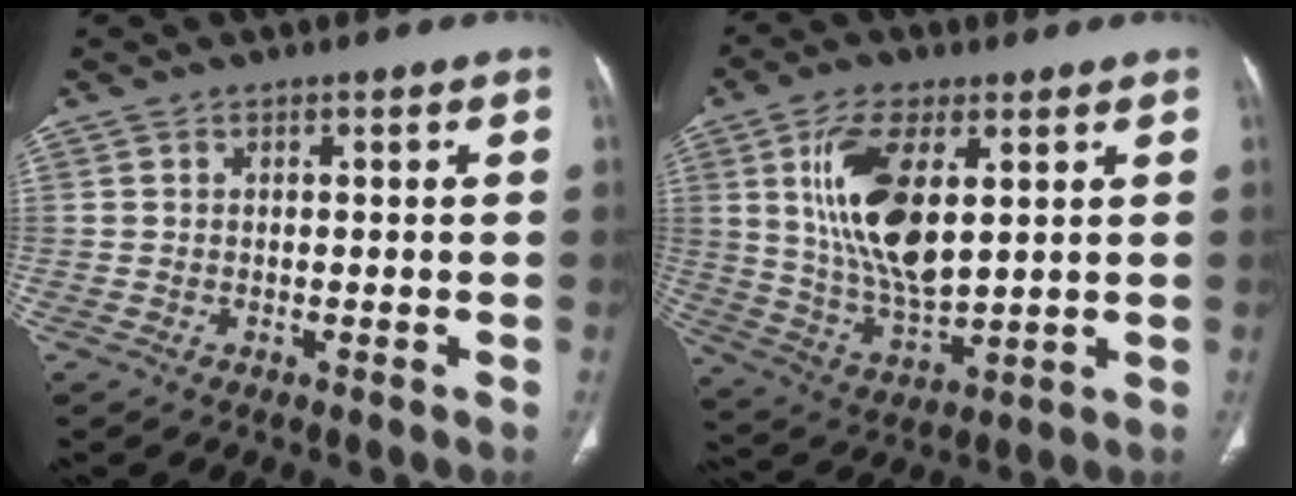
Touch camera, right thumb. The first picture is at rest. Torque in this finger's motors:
{"motor_torque": [2.45, 2.56, 1.60, 0.04, 0.21]}